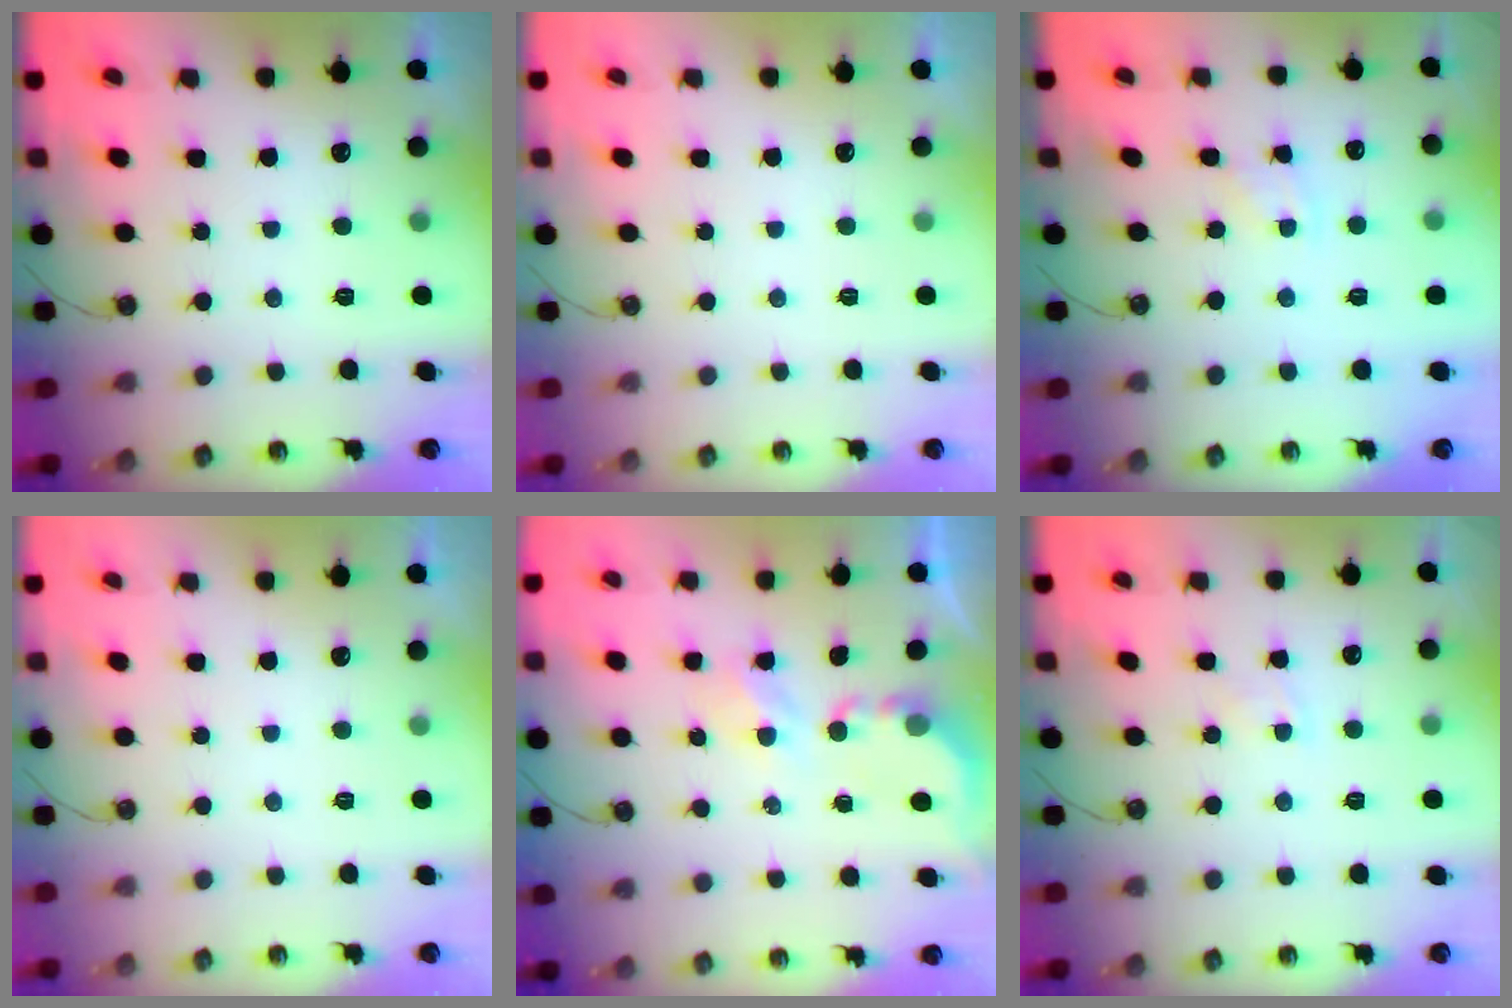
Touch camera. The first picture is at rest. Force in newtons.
{"total": 0.0}
{"total": 1.9, "press": 1.9, "slide": 0.4}
{"total": 0.0}
{"total": 3.9, "press": 3.9, "slide": 0.3}
{"total": 3.5, "press": 3.5, "slide": 0.5}